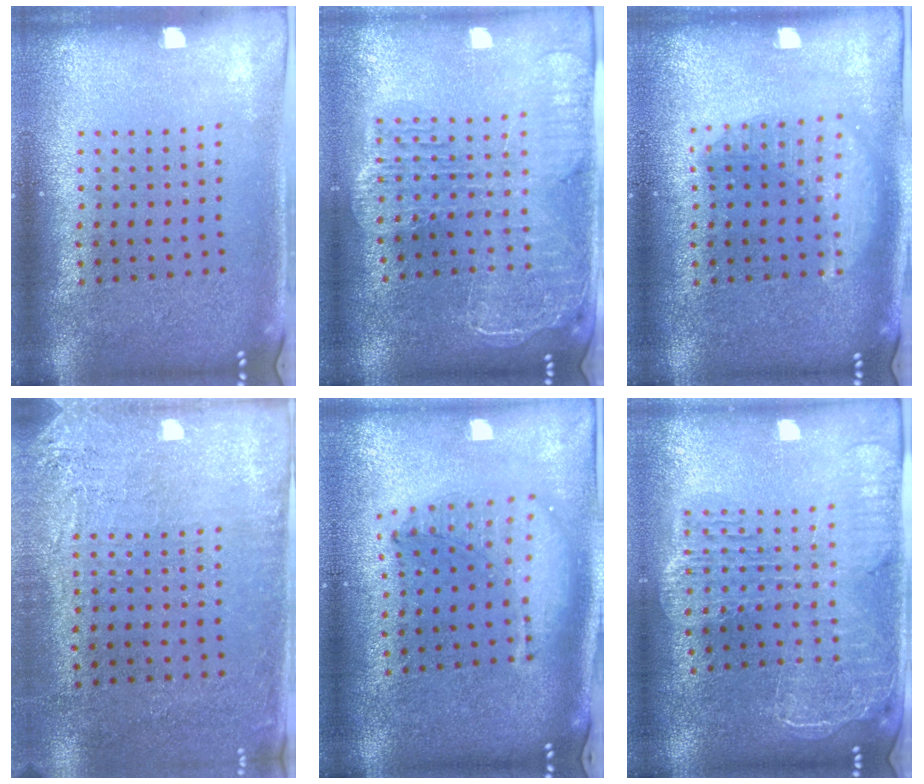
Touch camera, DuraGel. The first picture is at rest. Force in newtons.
{"total": 2.3, "press": 2.0, "slide": 1.0}
{"total": 1.4, "press": 1.4, "slide": 0.1}
{"total": 2.9, "press": 2.4, "slide": 1.6}
{"total": 1.5, "press": 1.3, "slide": 0.7}
{"total": 2.3, "press": 2.0, "slide": 1.0}